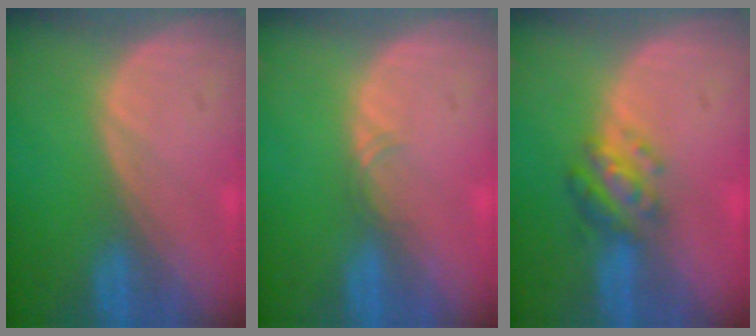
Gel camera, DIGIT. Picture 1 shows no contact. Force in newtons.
{"total": 0.9, "press": 0.8, "slide": 0.2}
{"total": 4.7, "press": 4.7, "slide": 0.4}